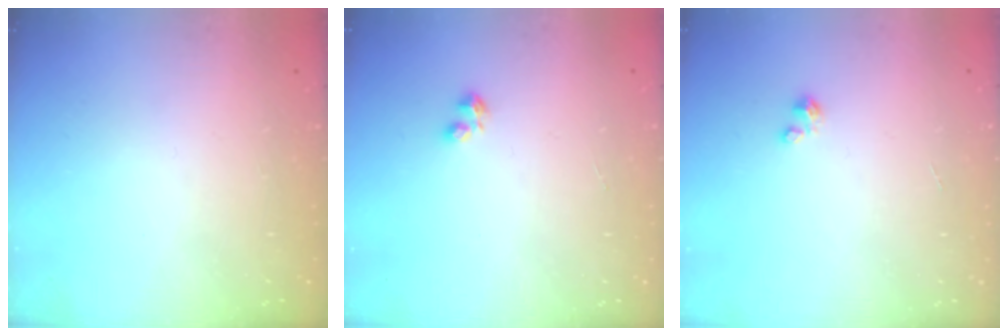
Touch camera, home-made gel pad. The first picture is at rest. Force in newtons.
{"total": 1.5, "press": 1.5, "slide": 0.3}
{"total": 1.2, "press": 1.1, "slide": 0.1}